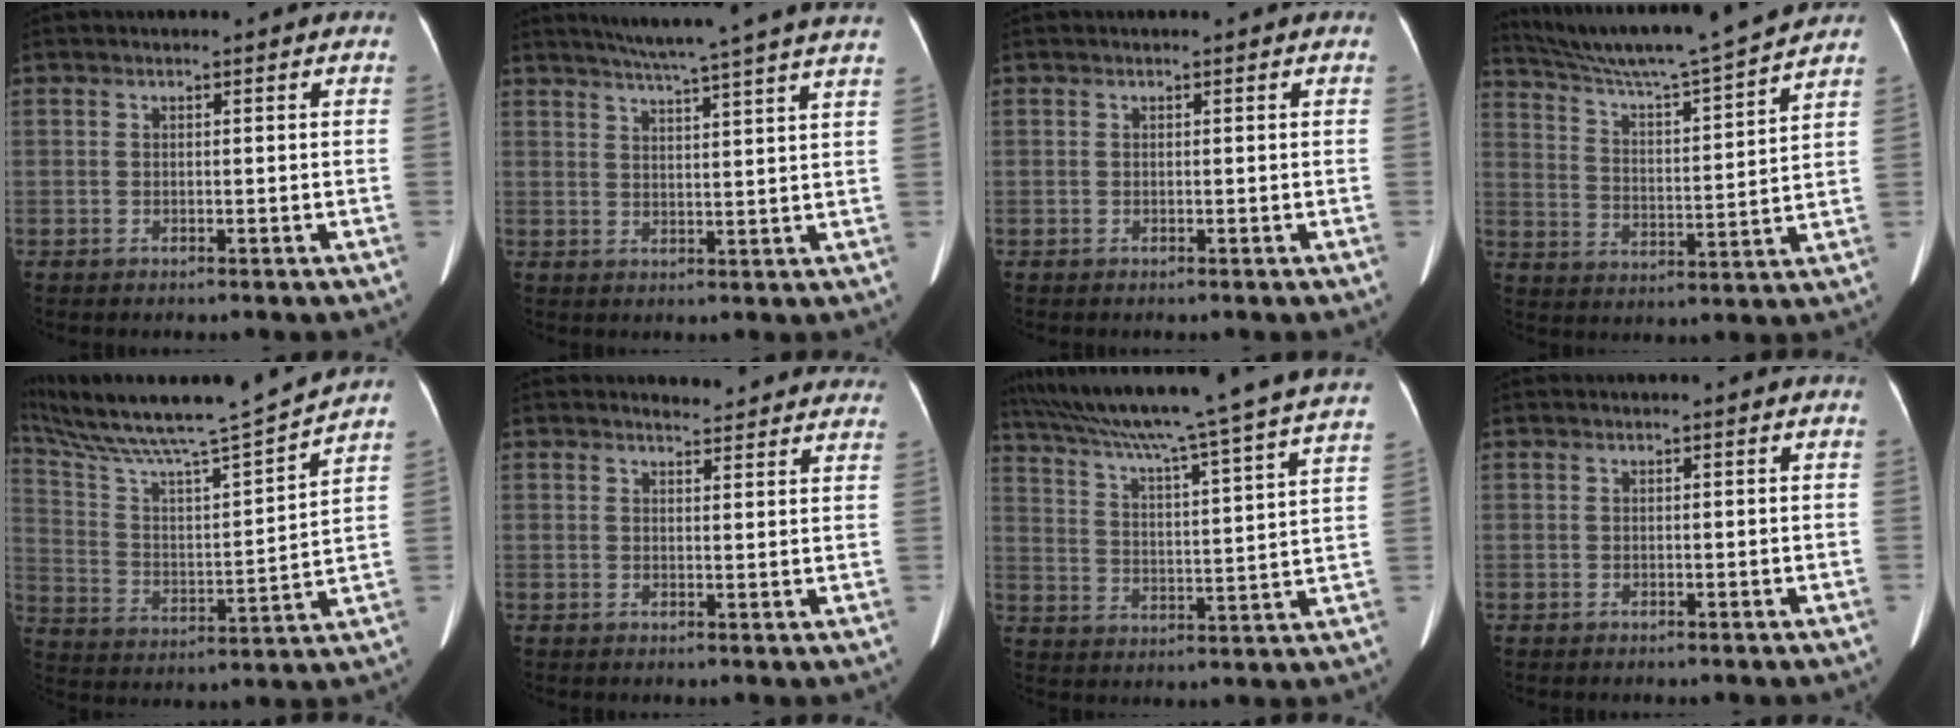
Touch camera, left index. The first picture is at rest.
{"total": 18.1, "force": [15.7, -1.5, 8.9], "torque": [-0.144, -0.012, 0.197]}
{"total": 0.0}
{"total": 18.1, "force": [16.5, -1.2, 7.3], "torque": [-0.135, -0.009, 0.255]}
{"total": 18.9, "force": [16.9, -1.2, 8.2], "torque": [-0.157, -0.024, 0.279]}
{"total": 9.0, "force": [8.6, 2.0, 1.6], "torque": [0.001, -0.001, 0.080]}
{"total": 29.3, "force": [25.1, -0.9, 15.1], "torque": [-0.251, -0.036, 0.338]}
{"total": 0.0}